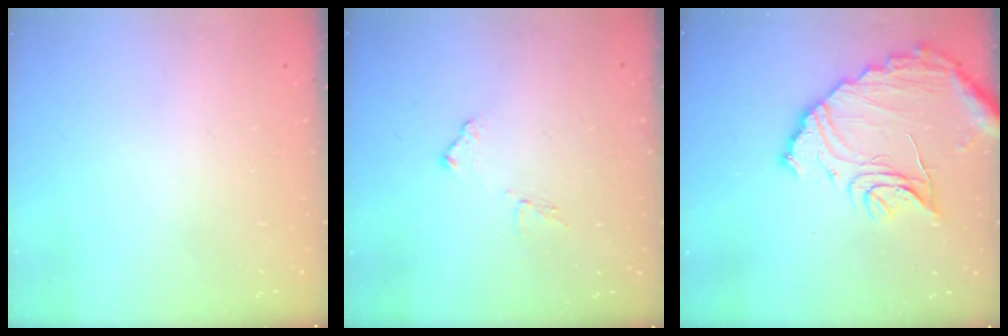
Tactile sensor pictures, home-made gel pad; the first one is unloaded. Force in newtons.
{"total": 8.0, "press": 8.0, "slide": 0.4}
{"total": 14.9, "press": 14.8, "slide": 1.2}